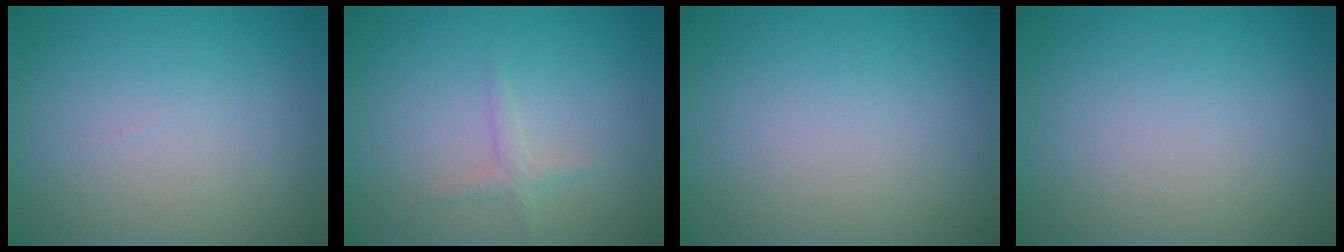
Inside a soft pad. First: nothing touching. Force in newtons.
{"total": 1.1, "press": 1.1, "slide": 0.1}
{"total": 0.0}
{"total": 0.0}